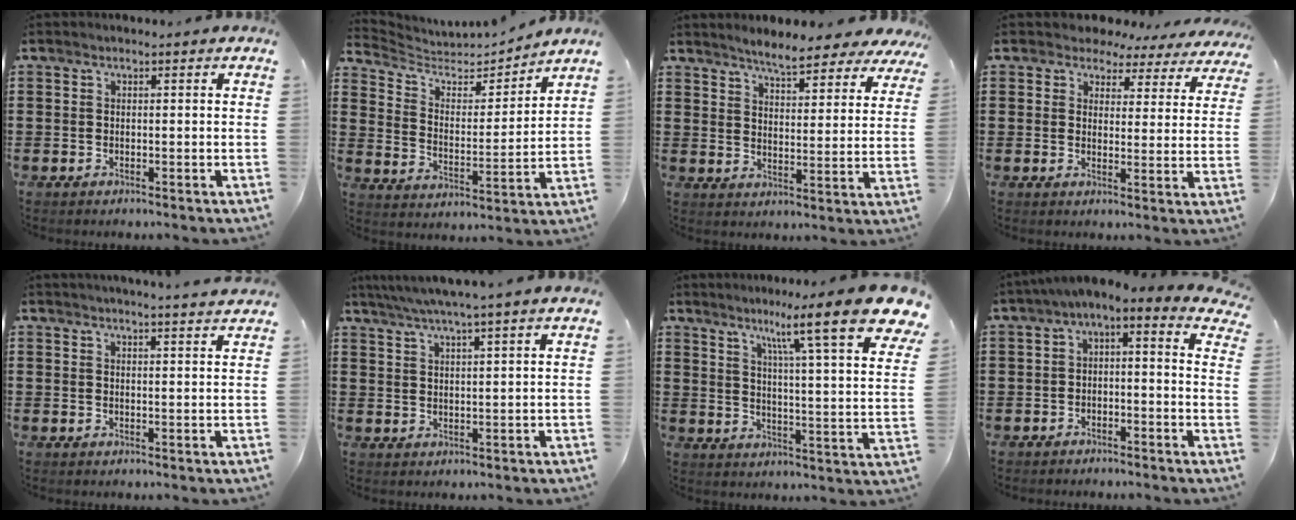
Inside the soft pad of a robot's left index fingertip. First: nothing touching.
{"total": 4.8, "force": [4.4, 1.5, 1.3], "torque": [-0.052, -0.030, 0.070]}
{"total": 5.6, "force": [5.4, 0.1, 1.6], "torque": [-0.046, -0.028, 0.093]}
{"total": 3.8, "force": [3.2, 1.8, 0.6], "torque": [-0.024, -0.017, 0.054]}
{"total": 2.6, "force": [2.6, -0.6, 0.4], "torque": [-0.012, -0.010, 0.048]}
{"total": 4.1, "force": [3.4, -0.8, 2.1], "torque": [-0.049, -0.012, 0.059]}
{"total": 11.8, "force": [8.3, 0.0, 8.4], "torque": [-0.138, -0.062, 0.120]}
{"total": 2.2, "force": [-2.0, 0.1, 1.0], "torque": [-0.029, -0.011, -0.048]}